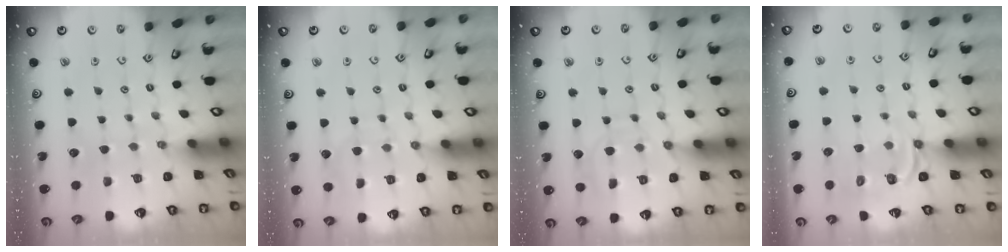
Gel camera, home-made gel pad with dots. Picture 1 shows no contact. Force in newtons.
{"total": 6.3, "press": 6.3, "slide": 0.6}
{"total": 9.7, "press": 9.7, "slide": 0.8}
{"total": 5.1, "press": 4.8, "slide": 1.8}